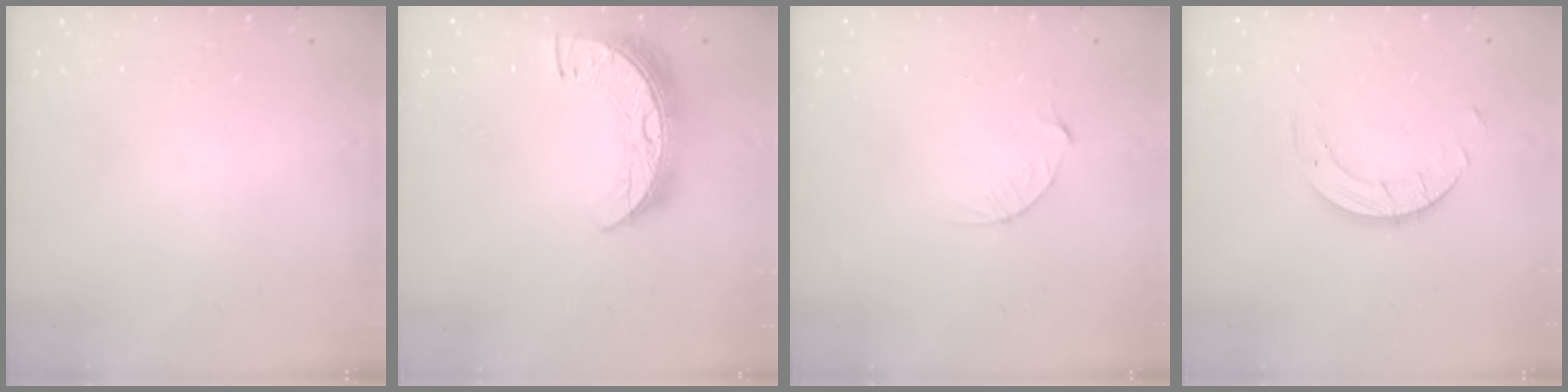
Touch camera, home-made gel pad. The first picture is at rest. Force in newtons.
{"total": 12.3, "press": 12.3, "slide": 0.9}
{"total": 3.7, "press": 3.7, "slide": 0.4}
{"total": 5.1, "press": 5.1, "slide": 0.3}